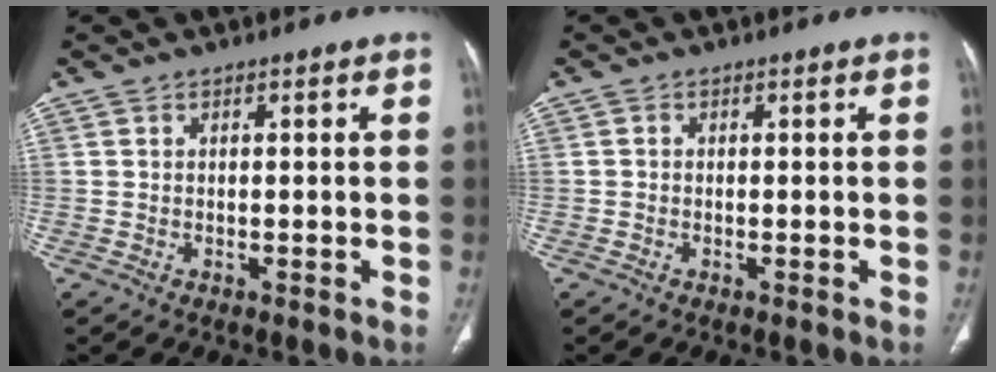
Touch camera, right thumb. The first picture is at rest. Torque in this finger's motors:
{"motor_torque": [-0.39, 0.13, -0.11, -0.33, 0.04]}